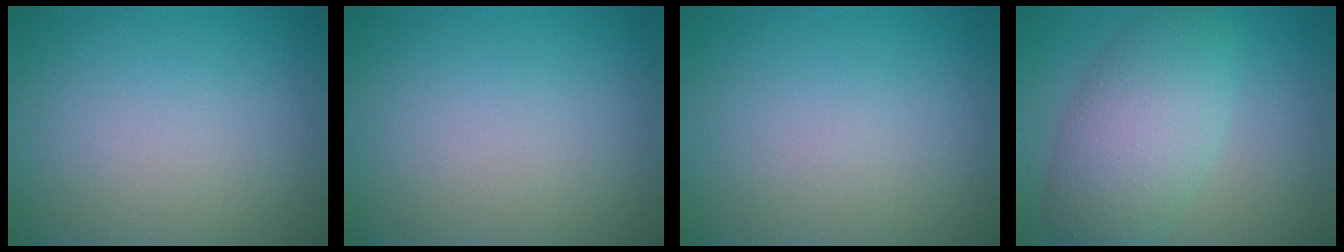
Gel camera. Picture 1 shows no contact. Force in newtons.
{"total": 0.0}
{"total": 0.0}
{"total": 6.6, "press": 6.6, "slide": 0.2}